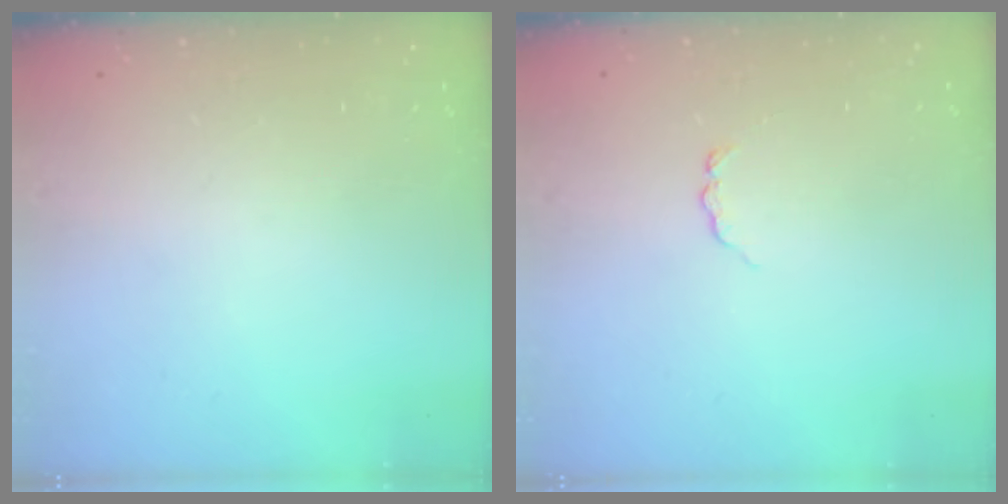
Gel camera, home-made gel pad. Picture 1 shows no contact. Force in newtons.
{"total": 2.9, "press": 2.9, "slide": 0.4}